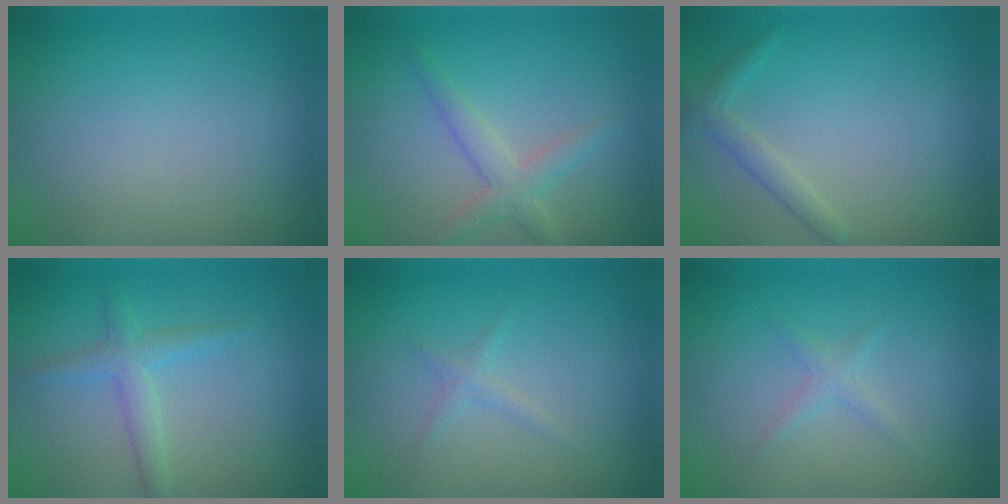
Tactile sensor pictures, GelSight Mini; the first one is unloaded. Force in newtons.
{"total": 2.5, "press": 2.5, "slide": 0.2}
{"total": 1.7, "press": 1.7, "slide": 0.0}
{"total": 2.3, "press": 2.3, "slide": 0.1}
{"total": 1.0, "press": 1.0, "slide": 0.1}
{"total": 1.1, "press": 1.1, "slide": 0.1}